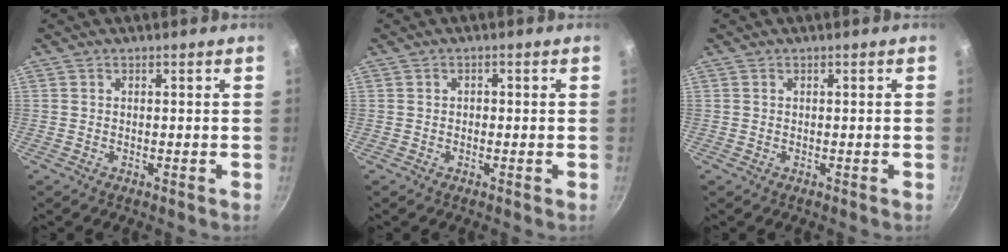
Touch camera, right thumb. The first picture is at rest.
{"total": 0.8, "force": [-0.2, 0.7, 0.4], "torque": [-0.003, 0.004, -0.004]}
{"total": 0.0}